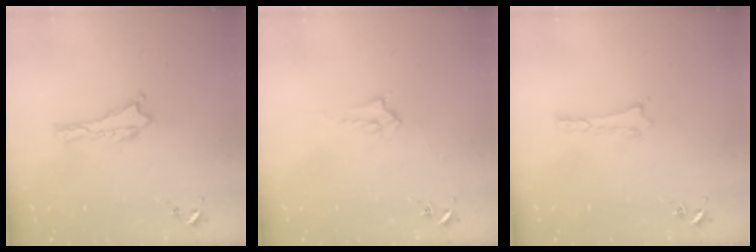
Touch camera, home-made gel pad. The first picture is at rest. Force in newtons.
{"total": 2.0, "press": 2.0, "slide": 0.2}
{"total": 0.0}